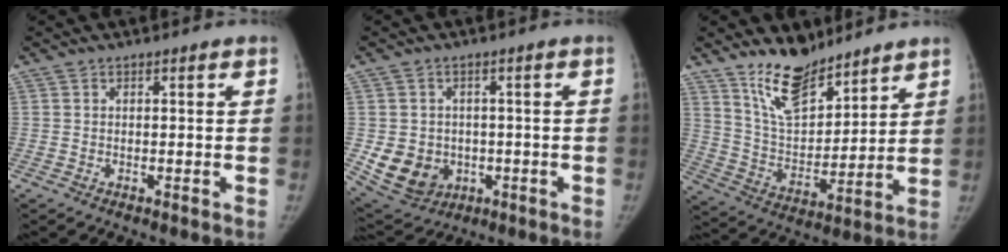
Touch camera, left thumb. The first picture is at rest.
{"total": 9.7, "force": [-1.6, 8.5, 4.4], "torque": [-0.054, 0.005, -0.003]}
{"total": 13.3, "force": [10.4, 5.6, 6.1], "torque": [-0.073, -0.077, 0.199]}